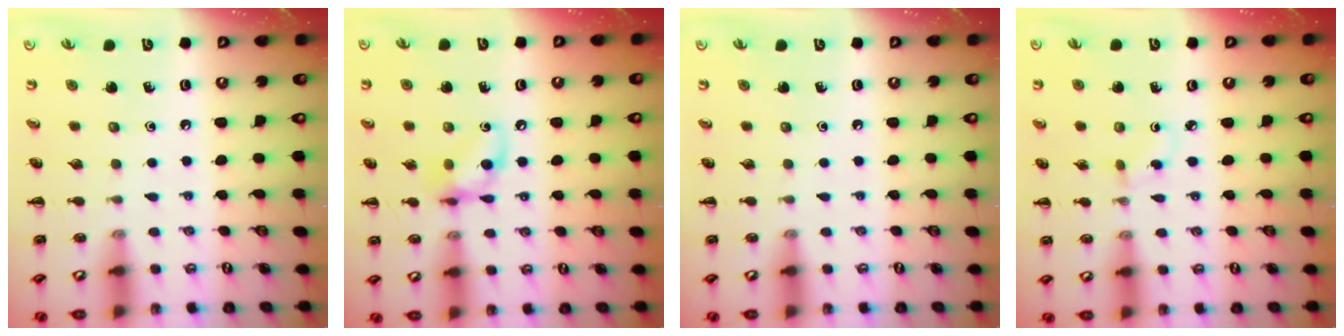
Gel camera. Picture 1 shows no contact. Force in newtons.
{"total": 9.3, "press": 9.3, "slide": 1.2}
{"total": 0.0}
{"total": 1.9, "press": 1.7, "slide": 0.9}